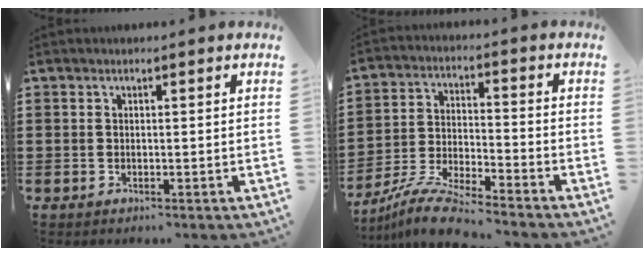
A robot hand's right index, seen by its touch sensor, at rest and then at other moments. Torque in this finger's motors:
{"motor_torque": [-0.62, 0.67, 0.36, 0.11]}